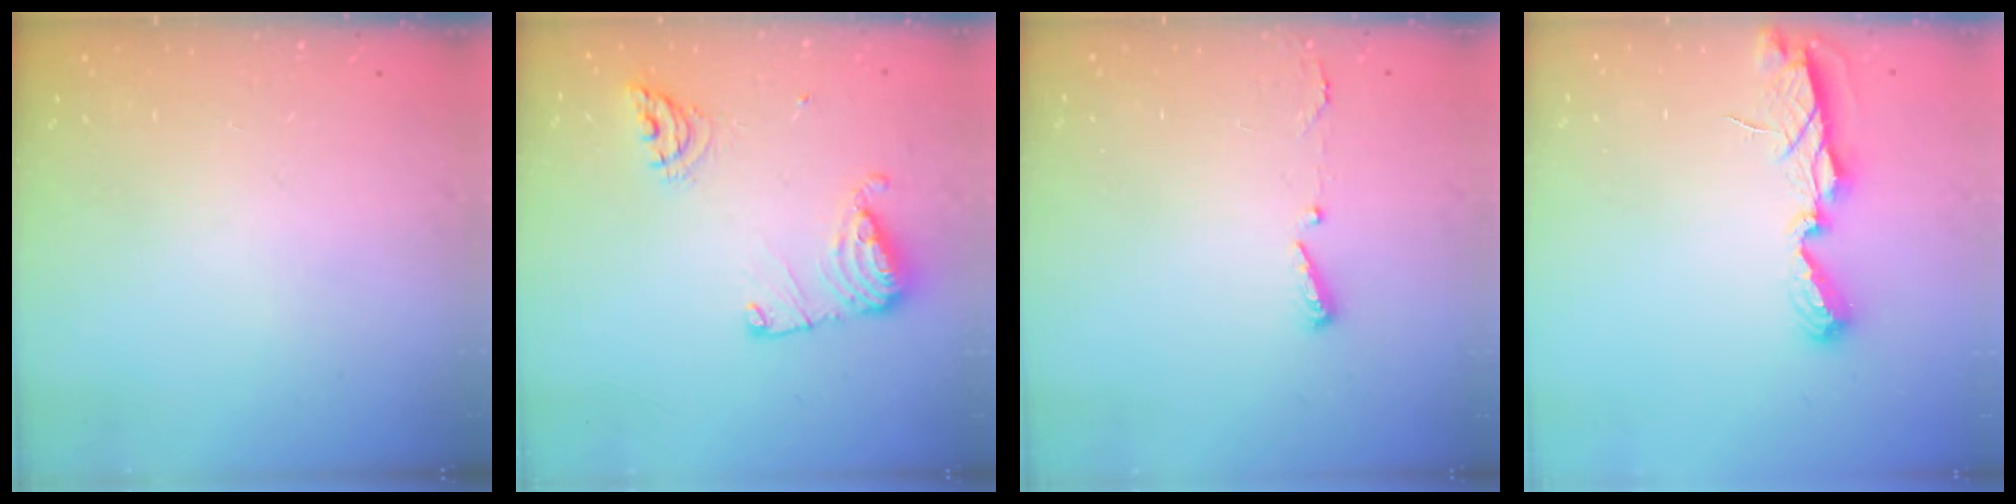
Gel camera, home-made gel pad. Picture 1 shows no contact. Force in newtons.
{"total": 11.8, "press": 11.7, "slide": 1.4}
{"total": 2.9, "press": 2.8, "slide": 0.6}
{"total": 6.6, "press": 6.6, "slide": 0.2}